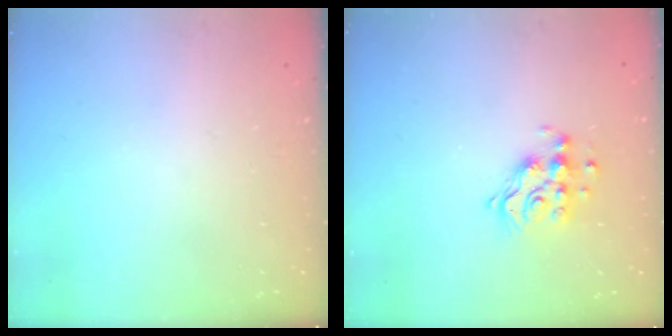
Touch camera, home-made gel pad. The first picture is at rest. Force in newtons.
{"total": 11.5, "press": 11.4, "slide": 1.0}